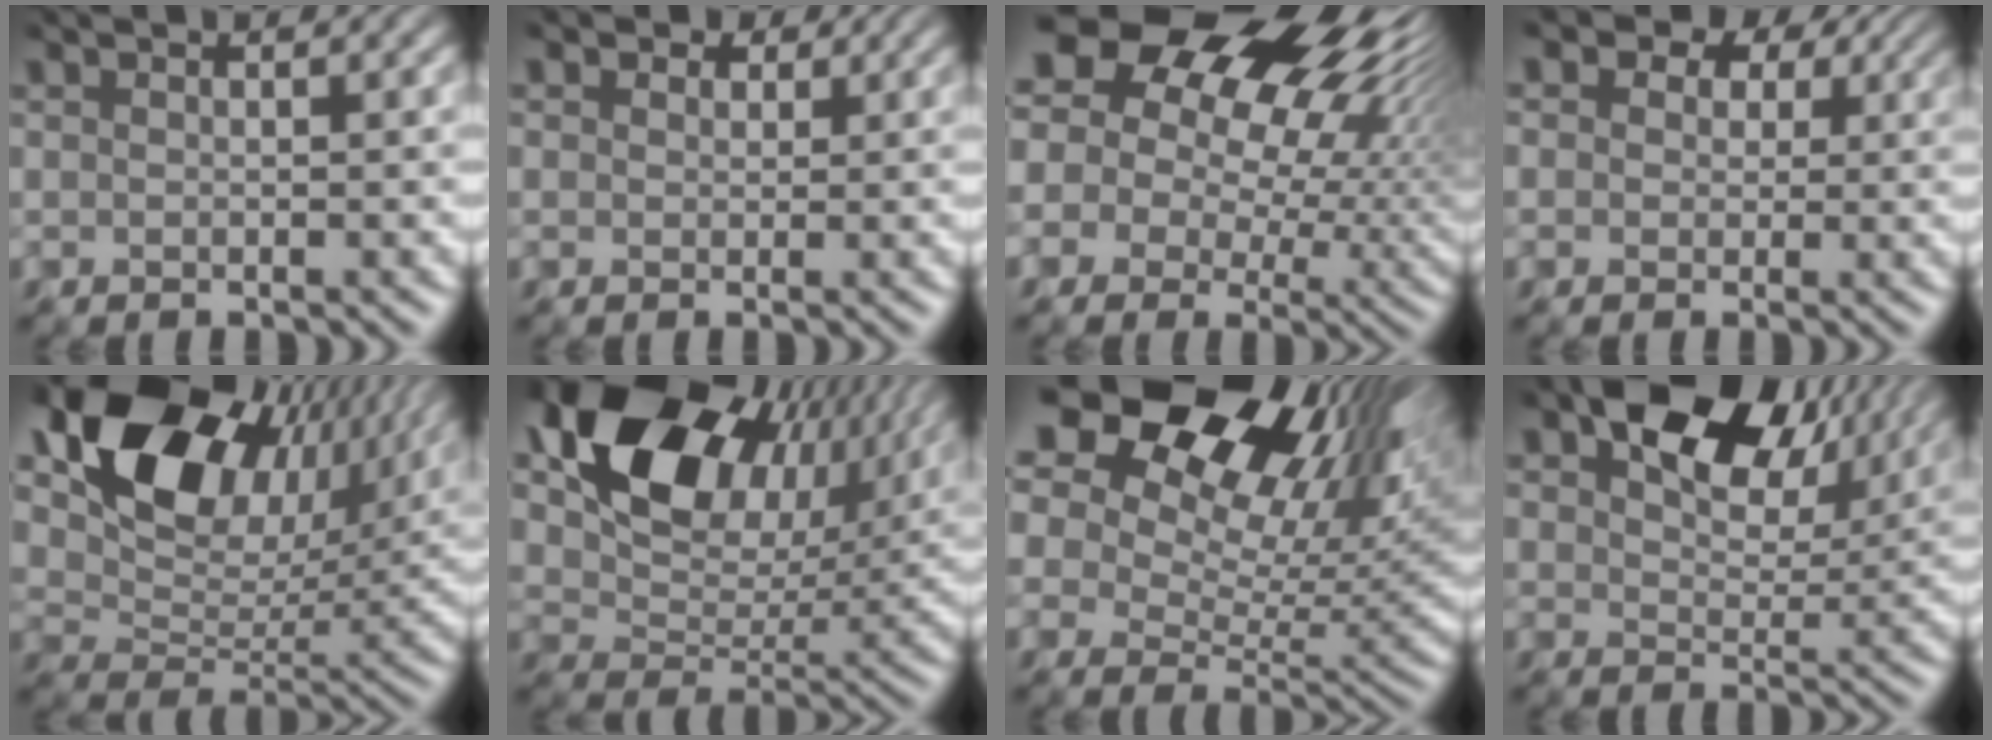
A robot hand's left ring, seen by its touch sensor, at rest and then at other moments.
{"total": 2.5, "force": [1.2, 1.8, 1.3], "torque": [-0.020, 0.009, 0.008]}
{"total": 18.2, "force": [9.1, 10.4, 11.8], "torque": [-0.182, 0.053, 0.136]}
{"total": 8.4, "force": [3.9, 6.0, 4.4], "torque": [-0.052, 0.032, 0.028]}
{"total": 14.3, "force": [8.0, 8.9, 7.9], "torque": [-0.143, 0.029, 0.143]}
{"total": 13.2, "force": [6.7, 8.5, 7.5], "torque": [-0.136, 0.018, 0.122]}
{"total": 21.0, "force": [12.8, 9.4, 13.7], "torque": [-0.229, 0.082, 0.194]}
{"total": 10.0, "force": [5.6, 5.6, 6.1], "torque": [-0.092, 0.006, 0.088]}